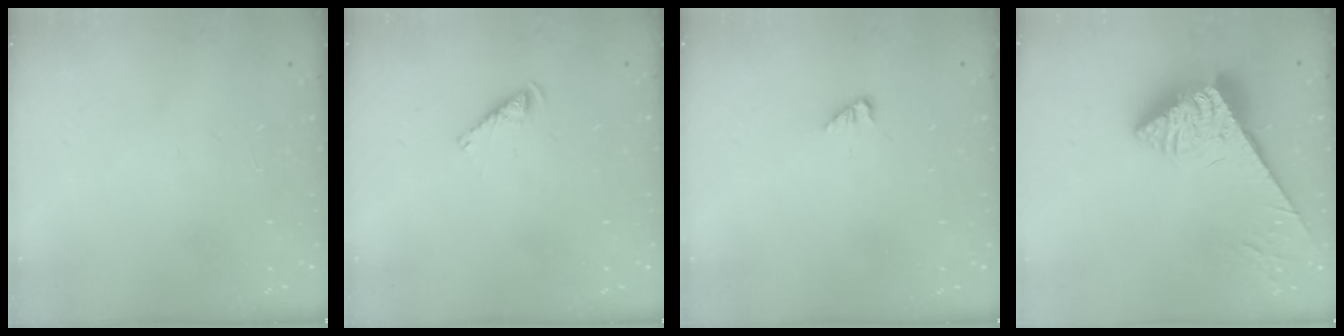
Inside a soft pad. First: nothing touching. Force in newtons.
{"total": 3.1, "press": 3.1, "slide": 0.4}
{"total": 1.0, "press": 0.9, "slide": 0.2}
{"total": 5.6, "press": 5.5, "slide": 1.0}